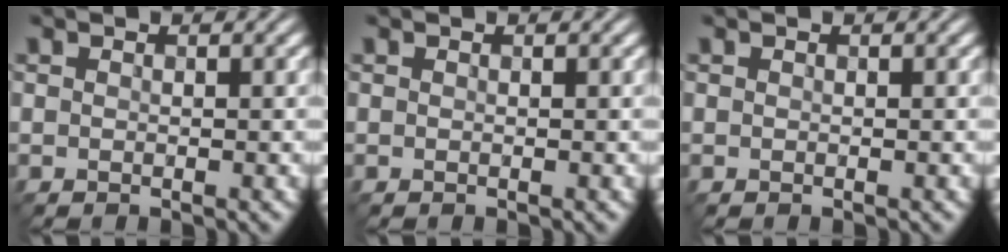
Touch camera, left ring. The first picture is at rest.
{"total": 0.0}
{"total": 0.0}